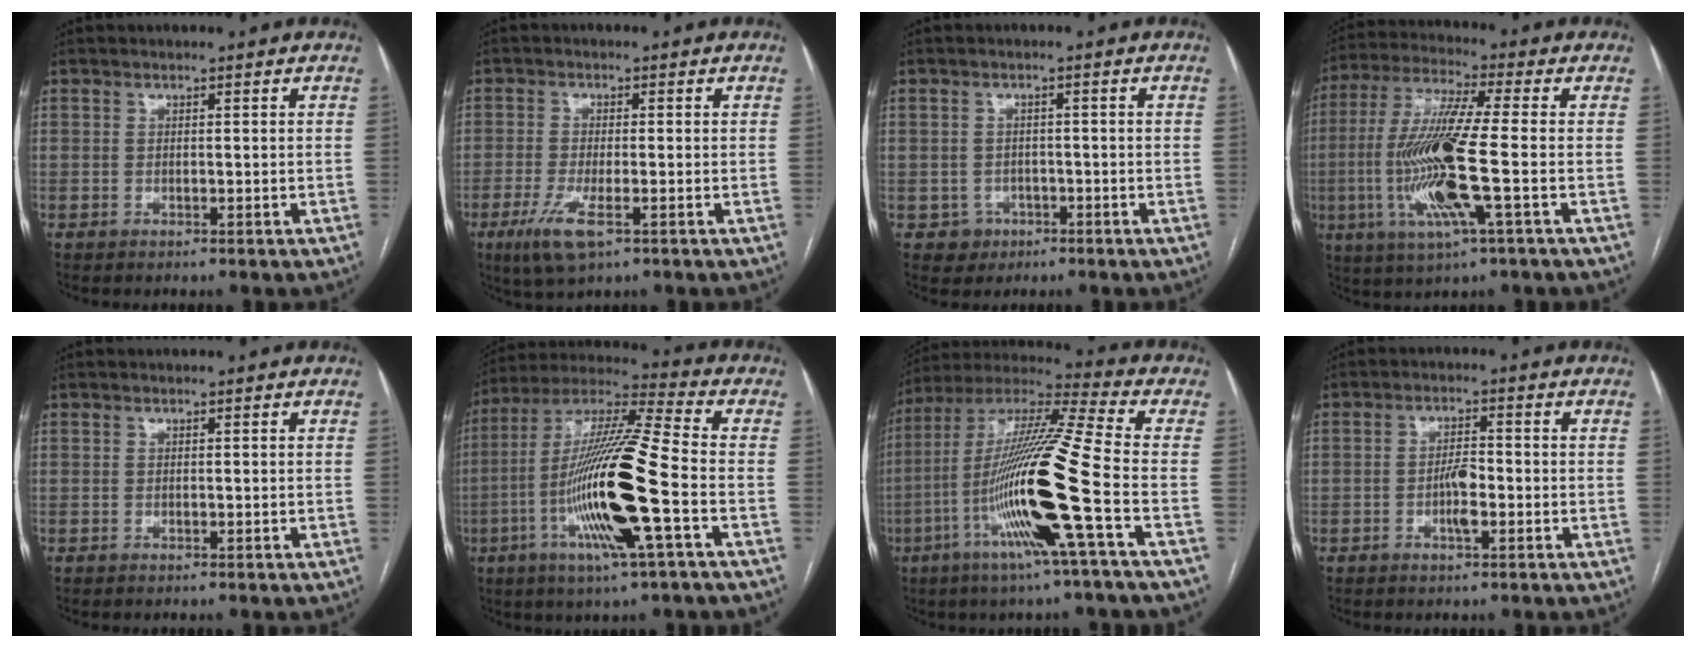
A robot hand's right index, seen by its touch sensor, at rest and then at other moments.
{"total": 6.1, "force": [-3.0, 1.3, 5.1], "torque": [-0.110, -0.017, -0.054]}
{"total": 3.1, "force": [-1.3, 2.8, -0.1], "torque": [0.012, 0.013, -0.017]}
{"total": 14.9, "force": [-2.9, 0.4, 14.6], "torque": [-0.307, -0.013, -0.062]}
{"total": 0.0}
{"total": 18.8, "force": [-5.1, 0.3, 18.1], "torque": [-0.364, -0.012, -0.104]}
{"total": 19.8, "force": [-6.3, -1.3, 18.8], "torque": [-0.381, -0.019, -0.132]}
{"total": 3.6, "force": [-1.1, 0.9, 3.3], "torque": [-0.060, 0.002, -0.019]}